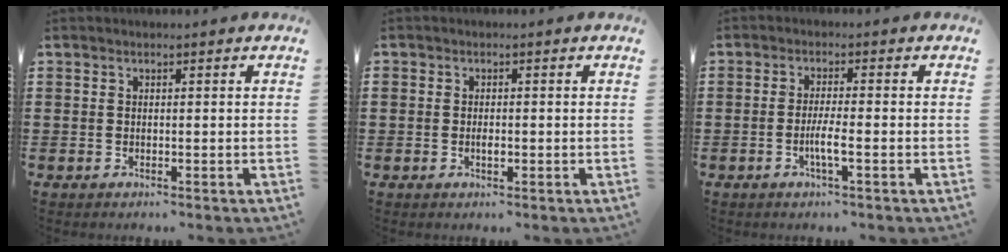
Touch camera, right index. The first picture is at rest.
{"total": 1.2, "force": [-0.4, 0.7, 1.0], "torque": [-0.018, -0.001, -0.006]}
{"total": 3.7, "force": [-1.4, 0.2, 3.4], "torque": [-0.066, -0.005, -0.028]}